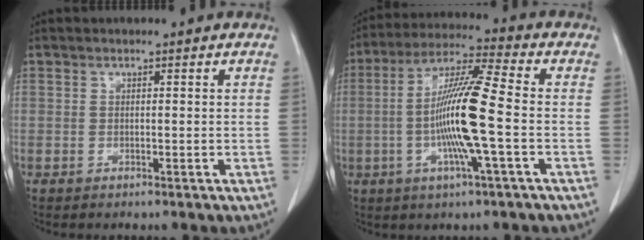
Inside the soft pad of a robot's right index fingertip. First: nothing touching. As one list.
[{"total": 13.3, "force": [-2.0, -0.2, 13.2], "torque": [-0.252, 0.000, -0.048]}]